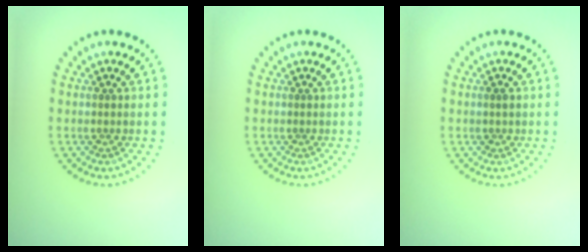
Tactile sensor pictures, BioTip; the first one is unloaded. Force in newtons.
{"total": 0.0}
{"total": 0.6, "press": 0.6, "slide": 0.1}